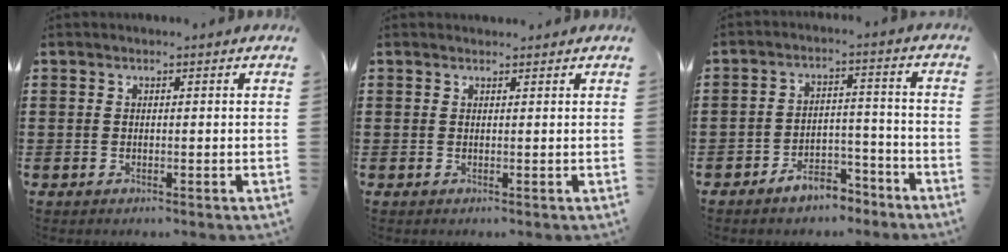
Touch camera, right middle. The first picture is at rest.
{"total": 0.6, "force": [0.6, 0.1, -0.1], "torque": [0.006, -0.005, 0.012]}
{"total": 5.4, "force": [-5.0, 1.6, 1.3], "torque": [-0.021, 0.015, -0.096]}